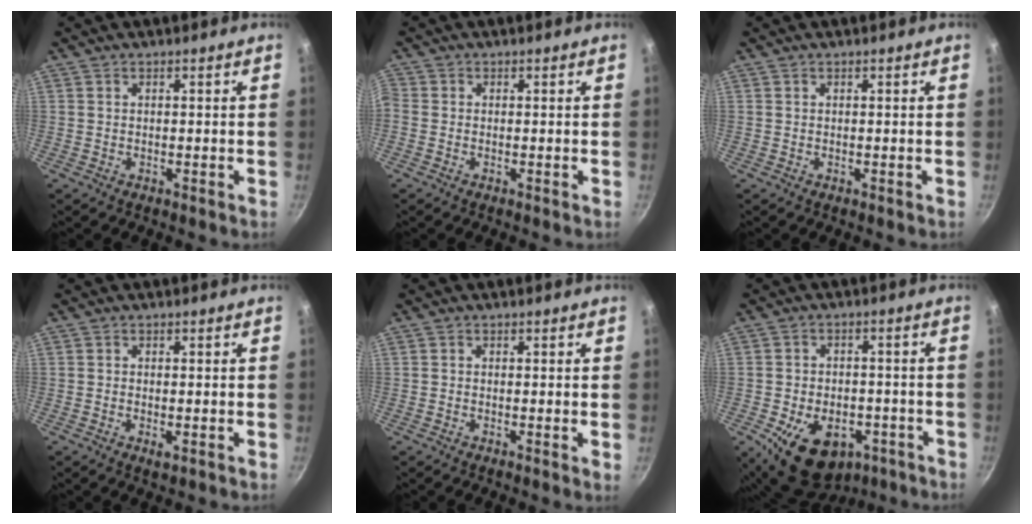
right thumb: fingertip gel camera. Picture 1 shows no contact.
{"total": 1.1, "force": [-0.4, 0.8, 0.6], "torque": [-0.018, 0.002, -0.014]}
{"total": 0.0}
{"total": 1.6, "force": [-0.5, 0.6, 1.4], "torque": [-0.028, -0.003, -0.009]}
{"total": 0.7, "force": [0.0, 0.0, 0.7], "torque": [-0.011, -0.003, -0.005]}
{"total": 15.1, "force": [-6.5, 10.1, 9.2], "torque": [-0.119, 0.016, -0.084]}